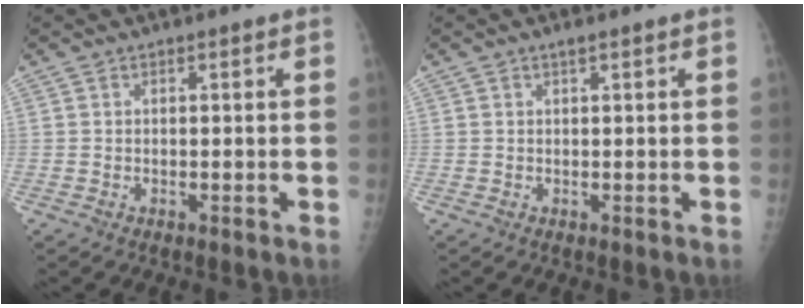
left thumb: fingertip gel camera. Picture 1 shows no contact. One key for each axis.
{"total": 0.8, "fx": 0.5, "fy": 0.0, "fz": 0.6, "tx": -0.011, "ty": 0.002, "tz": 0.008}